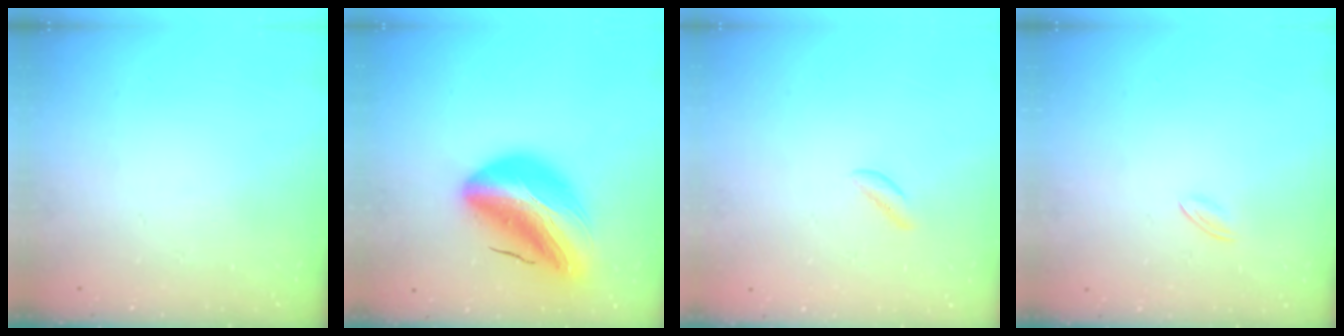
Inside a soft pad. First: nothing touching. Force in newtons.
{"total": 21.8, "press": 21.0, "slide": 5.8}
{"total": 1.1, "press": 1.0, "slide": 0.5}
{"total": 1.7, "press": 1.7, "slide": 0.5}